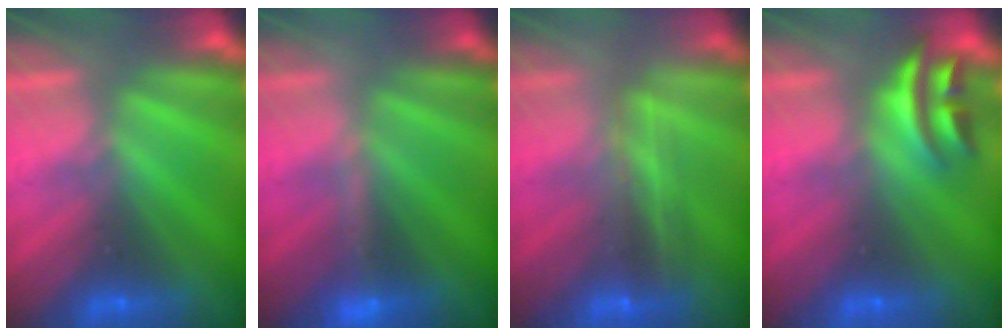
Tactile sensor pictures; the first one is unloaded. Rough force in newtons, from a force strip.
{"total": 3.2}
{"total": 2.4}
{"total": 2.7}